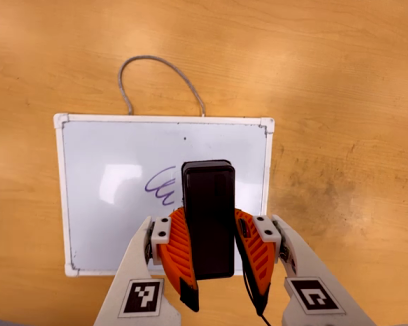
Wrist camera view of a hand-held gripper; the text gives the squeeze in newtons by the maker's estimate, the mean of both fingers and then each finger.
{"total": 7.3, "left": 6.9, "right": 7.6}